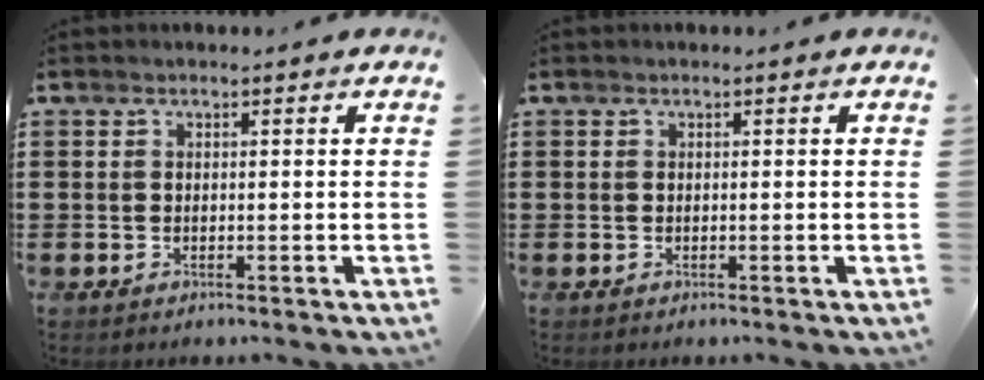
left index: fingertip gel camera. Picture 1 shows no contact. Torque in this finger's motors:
{"motor_torque": [0.01, 0.01, 0.00, -0.01]}